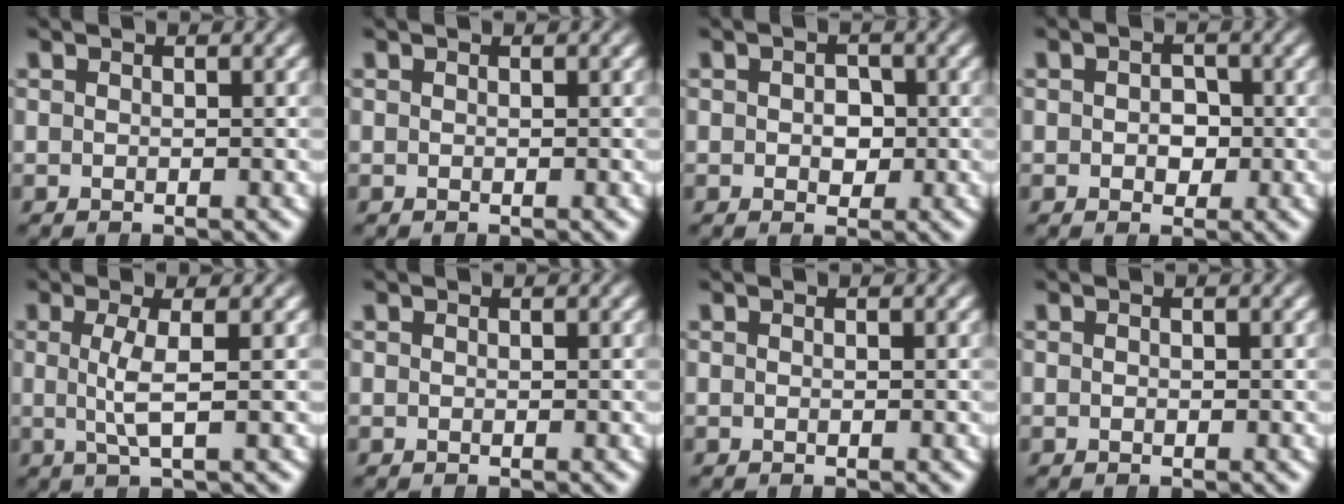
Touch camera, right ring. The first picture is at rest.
{"total": 0.0}
{"total": 1.3, "force": [-0.3, 1.1, 0.6], "torque": [-0.010, -0.003, -0.005]}
{"total": 1.2, "force": [-0.5, 1.0, 0.5], "torque": [-0.006, -0.004, -0.008]}
{"total": 2.6, "force": [0.1, -0.3, 2.6], "torque": [-0.059, -0.011, 0.007]}
{"total": 0.0}
{"total": 0.0}
{"total": 0.0}